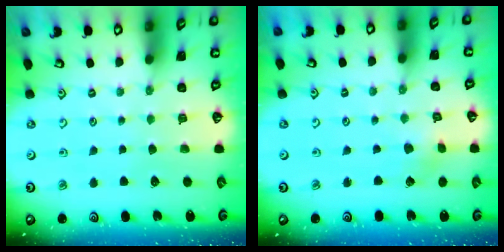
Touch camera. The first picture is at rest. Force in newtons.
{"total": 1.9, "press": 1.9, "slide": 0.2}